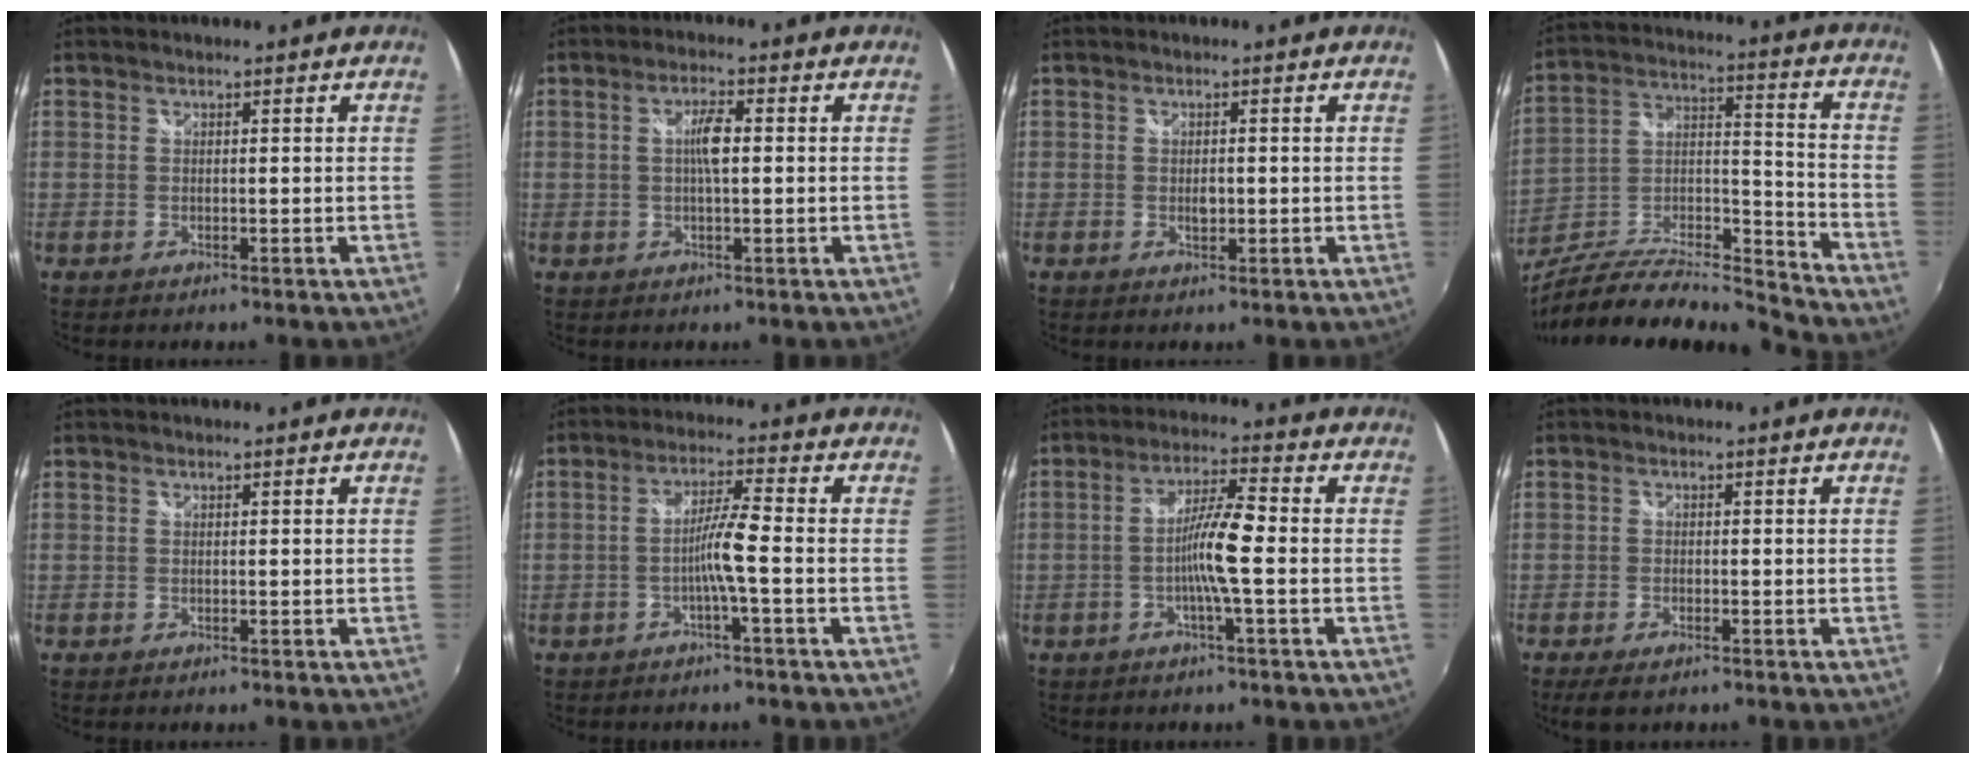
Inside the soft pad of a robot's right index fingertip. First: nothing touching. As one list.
[{"total": 3.8, "force": [0.3, 1.0, 3.7], "torque": [-0.067, 0.005, 0.005]}, {"total": 1.7, "force": [-0.2, 1.0, 1.3], "torque": [-0.022, 0.000, -0.002]}, {"total": 19.0, "force": [-16.4, 2.4, 9.2], "torque": [-0.167, -0.006, -0.286]}, {"total": 0.0}, {"total": 5.3, "force": [-1.7, -0.7, 4.9], "torque": [-0.097, 0.003, -0.031]}, {"total": 7.4, "force": [-1.6, 0.0, 7.2], "torque": [-0.139, 0.004, -0.032]}, {"total": 4.0, "force": [-2.9, 1.4, 2.4], "torque": [-0.056, -0.017, -0.051]}]